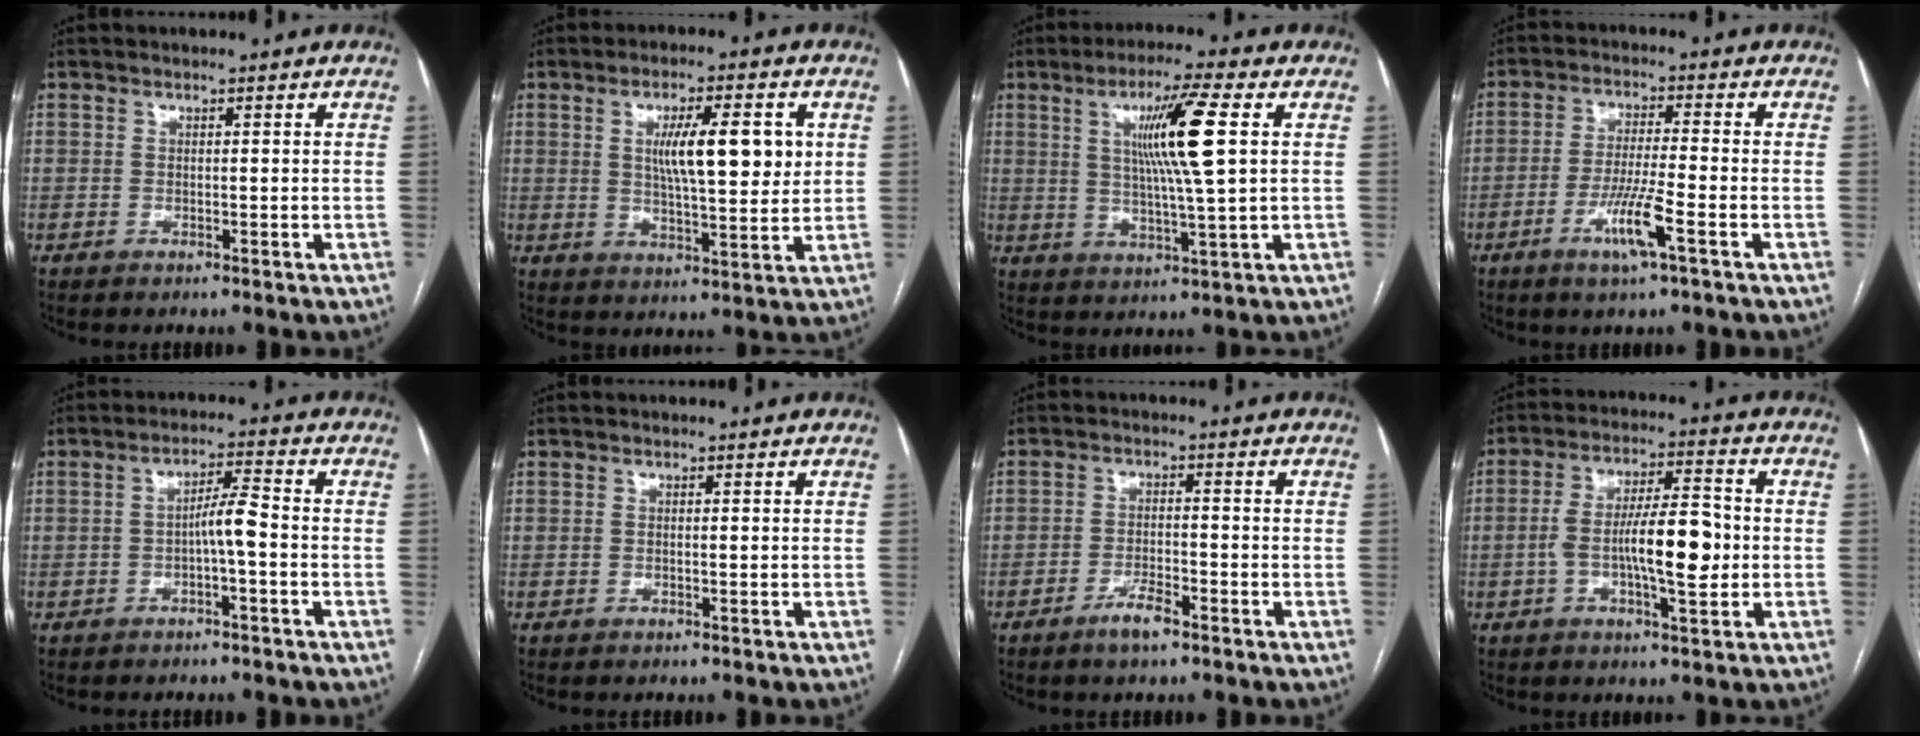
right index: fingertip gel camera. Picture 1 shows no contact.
{"total": 10.4, "force": [2.5, 2.3, 9.8], "torque": [-0.160, 0.002, 0.043]}
{"total": 11.0, "force": [2.9, -0.4, 10.6], "torque": [-0.188, 0.001, 0.049]}
{"total": 7.3, "force": [-3.3, -0.2, 6.4], "torque": [-0.125, -0.010, -0.062]}
{"total": 4.1, "force": [-1.1, 0.2, 3.9], "torque": [-0.063, 0.011, -0.018]}
{"total": 0.0}
{"total": 3.9, "force": [-2.6, 0.7, 2.8], "torque": [-0.052, -0.001, -0.047]}
{"total": 11.0, "force": [-1.5, 2.5, 10.7], "torque": [-0.188, 0.013, -0.025]}